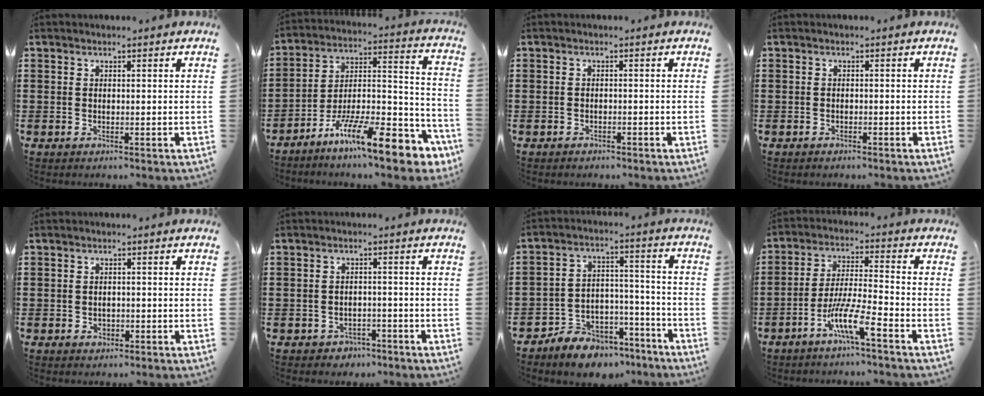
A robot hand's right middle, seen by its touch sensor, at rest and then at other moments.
{"total": 15.1, "force": [-10.7, 3.3, 10.1], "torque": [-0.160, 0.030, -0.187]}
{"total": 1.6, "force": [-1.5, 0.6, 0.0], "torque": [-0.004, 0.005, -0.033]}
{"total": 1.4, "force": [-1.2, 0.5, 0.0], "torque": [-0.005, 0.005, -0.028]}
{"total": 1.6, "force": [-0.9, 1.1, 0.6], "torque": [-0.016, 0.002, -0.020]}
{"total": 2.6, "force": [-2.4, 0.9, -0.1], "torque": [-0.007, 0.003, -0.053]}
{"total": 7.8, "force": [-7.1, 3.1, 0.5], "torque": [-0.008, 0.029, -0.137]}
{"total": 8.3, "force": [-5.4, 0.7, 6.3], "torque": [-0.130, -0.005, -0.104]}